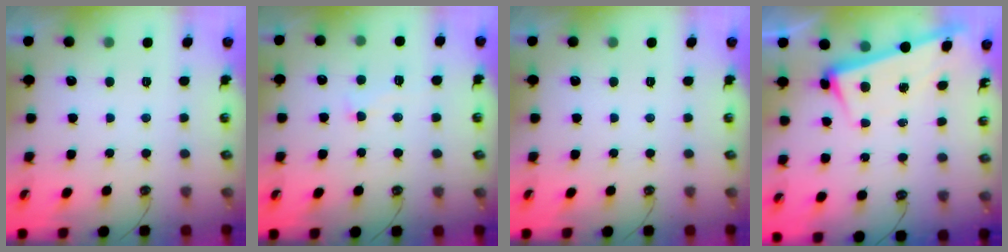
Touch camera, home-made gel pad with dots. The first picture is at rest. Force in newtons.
{"total": 0.6, "press": 0.3, "slide": 0.5}
{"total": 0.0}
{"total": 3.5, "press": 3.3, "slide": 1.1}